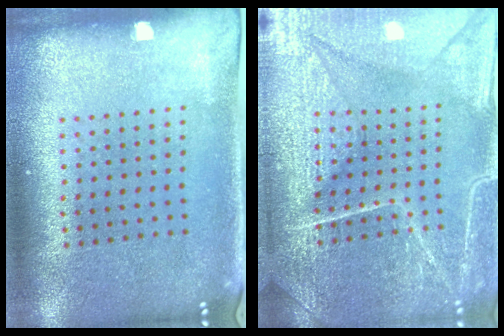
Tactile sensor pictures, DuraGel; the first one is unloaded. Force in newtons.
{"total": 7.2, "press": 7.1, "slide": 0.8}